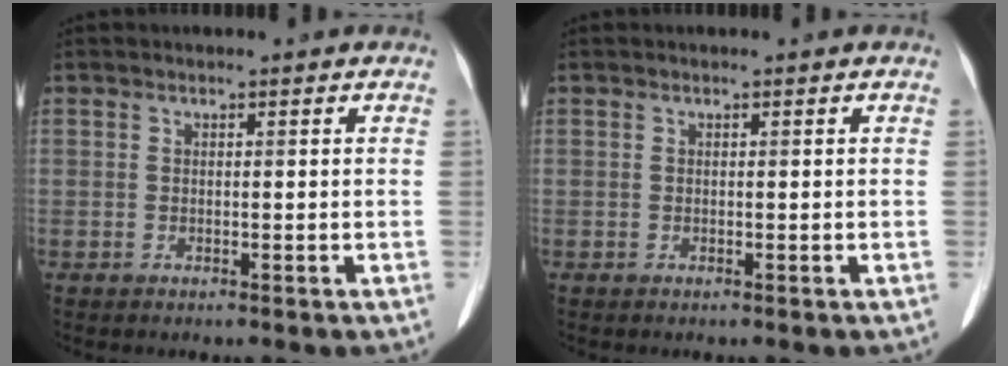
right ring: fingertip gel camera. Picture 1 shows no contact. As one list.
[{"total": 0.0}]